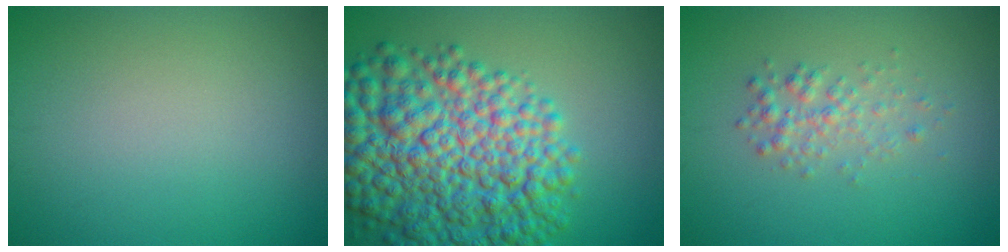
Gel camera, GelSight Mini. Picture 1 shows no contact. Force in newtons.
{"total": 12.1, "press": 12.1, "slide": 0.4}
{"total": 1.9, "press": 1.9, "slide": 0.0}